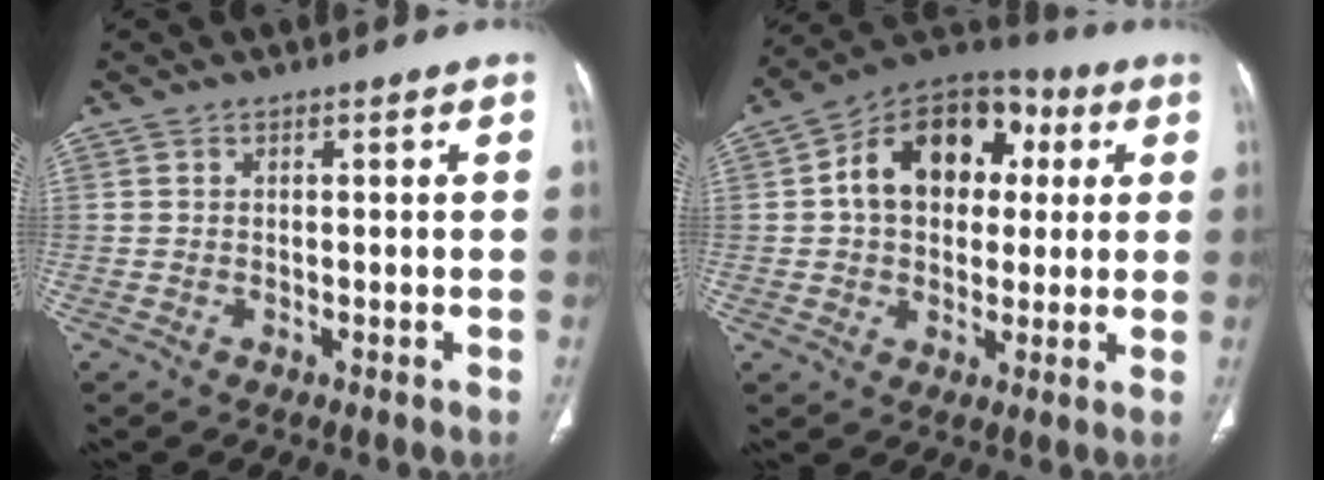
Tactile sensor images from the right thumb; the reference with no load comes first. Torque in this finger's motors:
{"motor_torque": [1.92, 2.46, 1.50, -0.07, 0.14]}